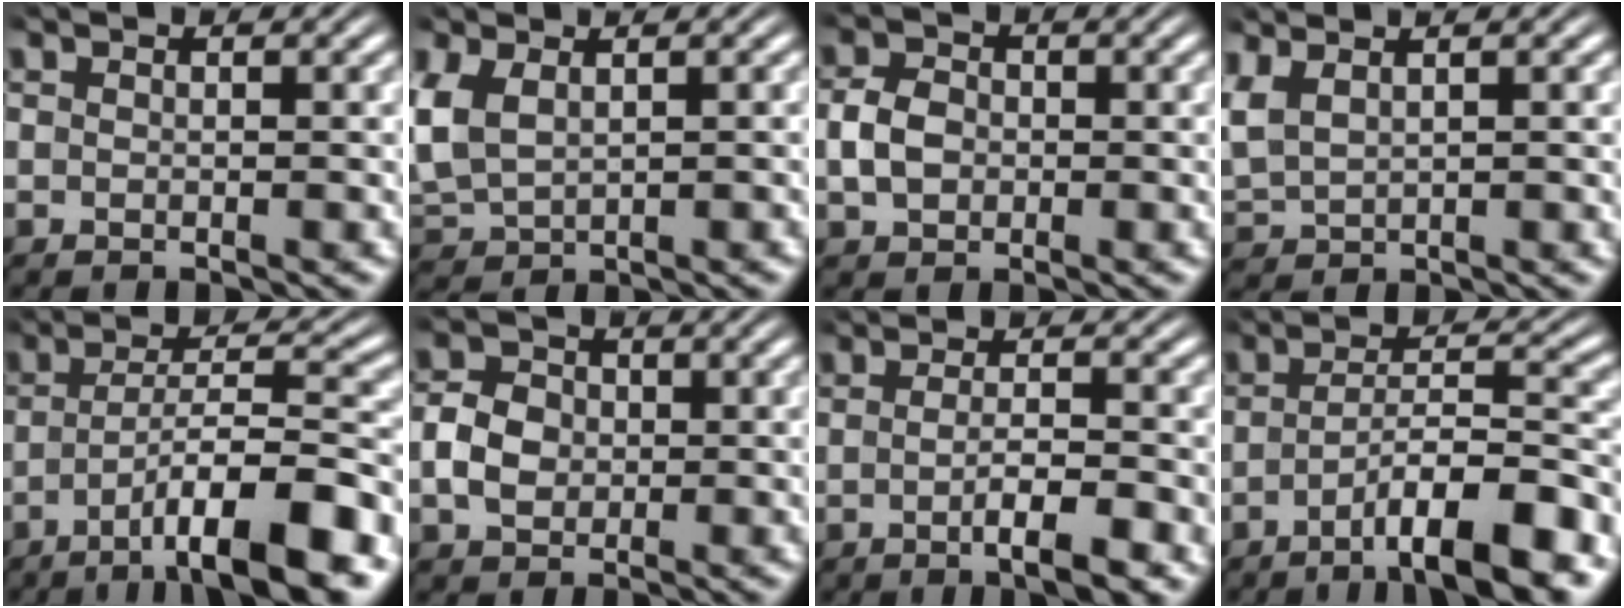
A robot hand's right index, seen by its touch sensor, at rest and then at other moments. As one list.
[{"total": 5.2, "force": [0.3, 4.5, 2.7], "torque": [-0.095, -0.017, 0.021]}, {"total": 2.6, "force": [-0.5, 2.0, 1.6], "torque": [-0.031, 0.002, -0.007]}, {"total": 4.3, "force": [1.5, 3.4, 2.2], "torque": [-0.072, 0.000, 0.033]}, {"total": 8.6, "force": [-4.3, 1.5, 7.3], "torque": [-0.105, -0.001, -0.061]}, {"total": 3.4, "force": [-0.4, 2.7, 1.9], "torque": [-0.032, 0.001, -0.006]}, {"total": 4.2, "force": [-1.5, 0.5, 3.9], "torque": [-0.053, -0.003, -0.025]}, {"total": 7.5, "force": [-4.3, 1.5, 5.9], "torque": [-0.081, 0.003, -0.065]}]